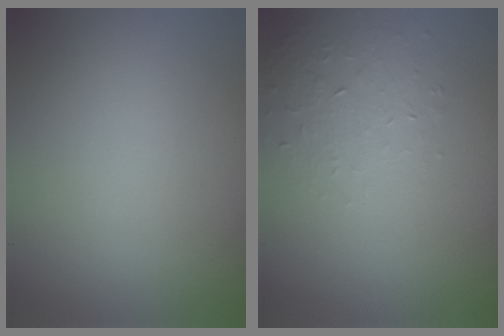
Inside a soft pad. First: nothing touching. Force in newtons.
{"total": 1.4, "press": 0.7, "slide": 1.2}